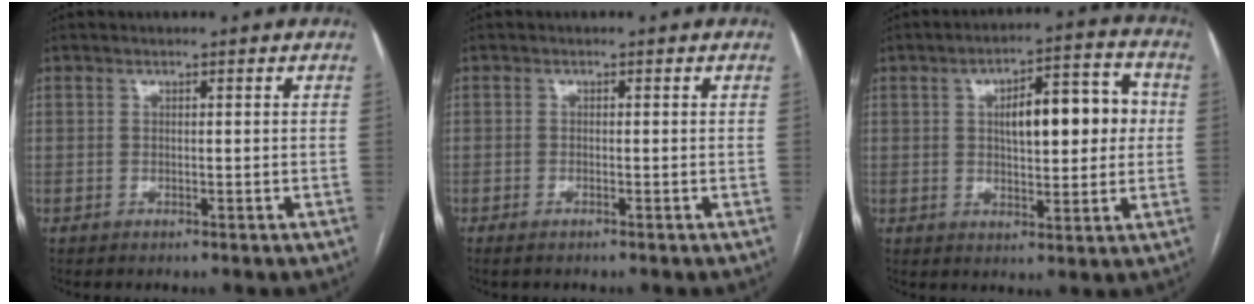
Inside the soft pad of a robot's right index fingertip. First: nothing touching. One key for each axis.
{"total": 0.9, "fx": -0.6, "fy": 0.1, "fz": 0.6, "tx": -0.012, "ty": -0.003, "tz": -0.008}
{"total": 11.7, "fx": 1.7, "fy": 4.0, "fz": 10.8, "tx": -0.156, "ty": 0.033, "tz": 0.028}